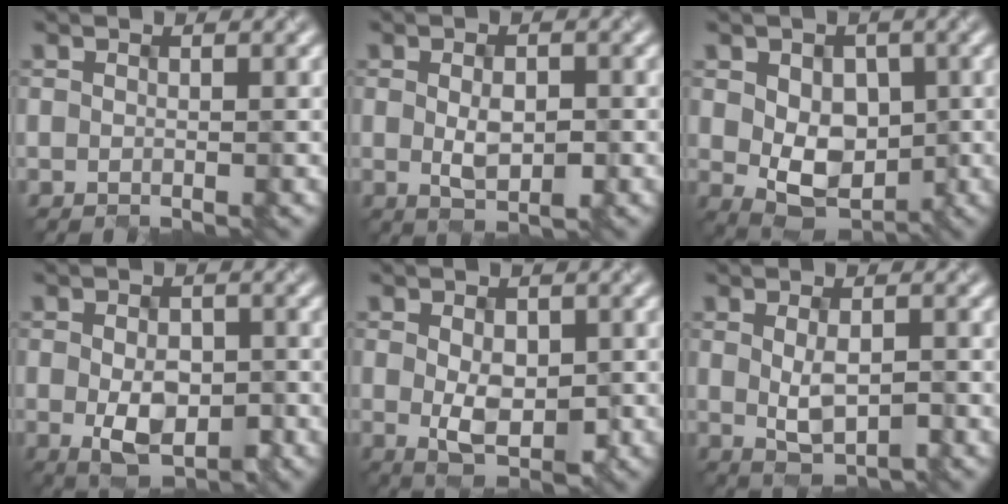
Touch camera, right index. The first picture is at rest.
{"total": 2.7, "force": [-0.7, 1.3, 2.3], "torque": [-0.051, -0.003, -0.002]}
{"total": 5.8, "force": [-0.3, 4.2, 4.0], "torque": [-0.071, -0.012, 0.004]}
{"total": 4.7, "force": [-1.4, 2.7, 3.6], "torque": [-0.066, -0.009, -0.016]}
{"total": 4.0, "force": [-0.7, 2.3, 3.3], "torque": [-0.059, -0.007, 0.000]}
{"total": 2.6, "force": [-0.6, 1.1, 2.3], "torque": [-0.049, -0.005, 0.001]}